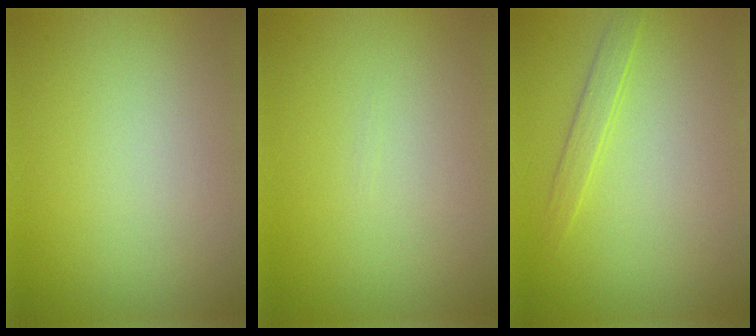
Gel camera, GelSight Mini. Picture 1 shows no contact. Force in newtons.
{"total": 0.0}
{"total": 1.4, "press": 1.4, "slide": 0.0}